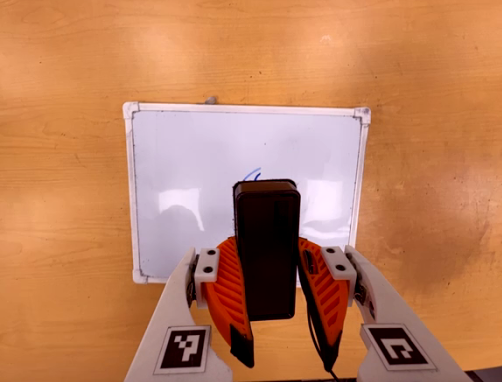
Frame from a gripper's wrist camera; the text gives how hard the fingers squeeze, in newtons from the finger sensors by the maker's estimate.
{"total": 5.4, "left": 5.0, "right": 5.8}